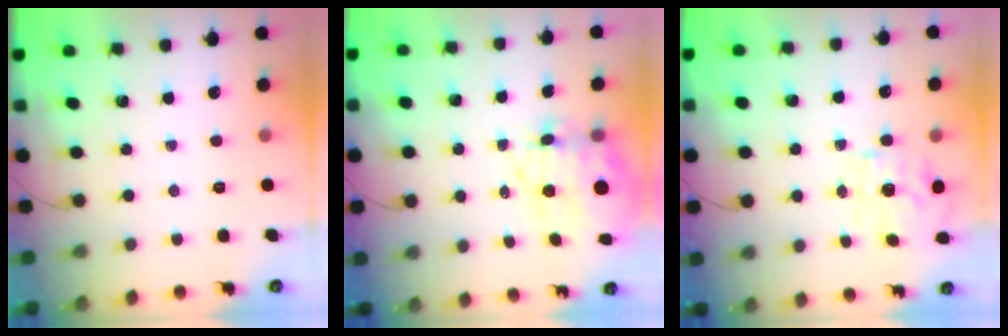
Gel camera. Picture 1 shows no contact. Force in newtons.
{"total": 14.9, "press": 14.6, "slide": 3.0}
{"total": 1.4, "press": 1.2, "slide": 0.7}